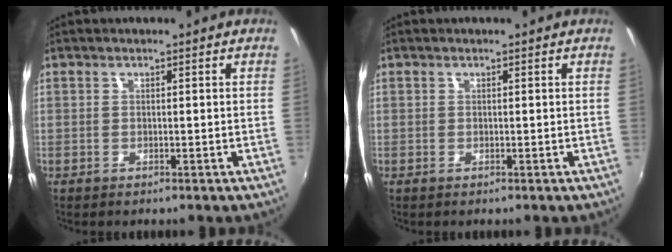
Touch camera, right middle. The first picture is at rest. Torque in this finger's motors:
{"motor_torque": [0.00, 0.00, 0.00, 0.01]}